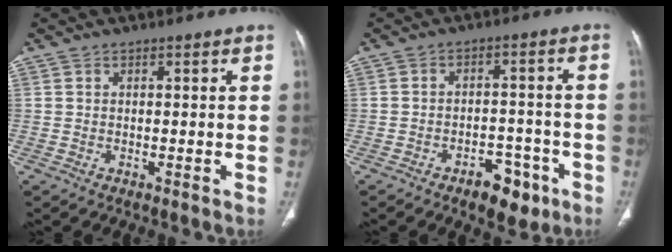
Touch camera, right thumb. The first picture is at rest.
{"total": 7.8, "force": [-4.6, 4.3, 4.6], "torque": [-0.036, 0.030, -0.062]}